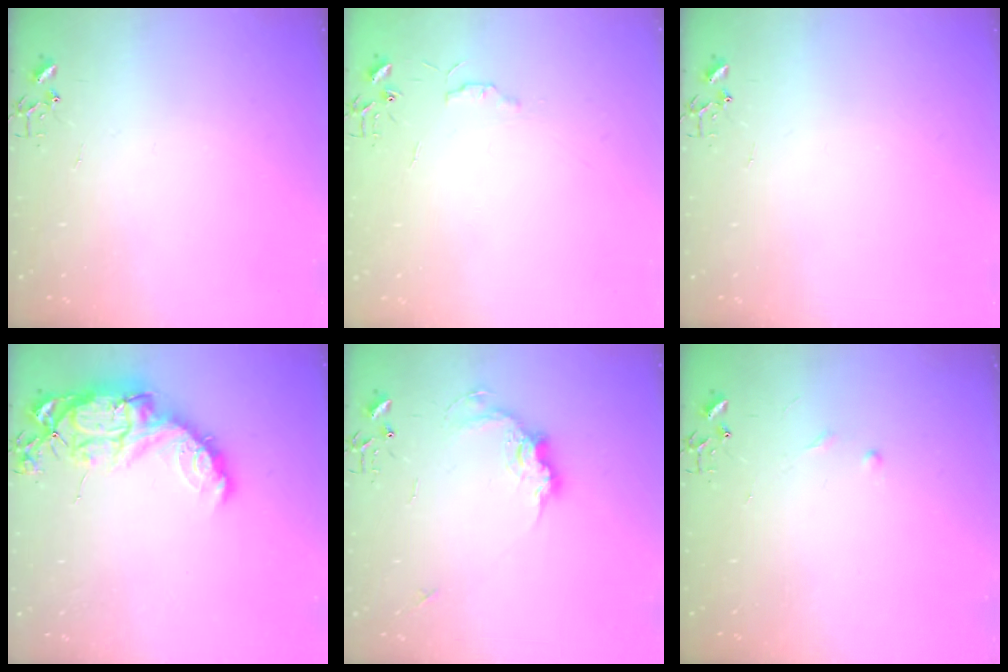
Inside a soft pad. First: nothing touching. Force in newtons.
{"total": 4.3, "press": 4.2, "slide": 0.6}
{"total": 0.0}
{"total": 15.5, "press": 15.4, "slide": 1.0}
{"total": 10.8, "press": 10.8, "slide": 0.5}
{"total": 6.1, "press": 6.1, "slide": 0.6}